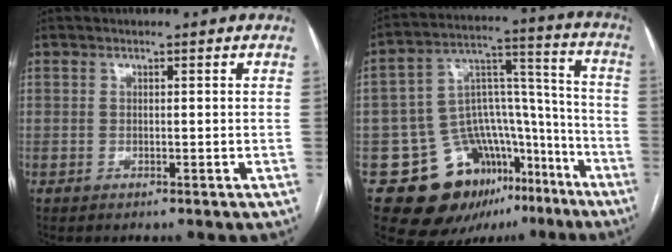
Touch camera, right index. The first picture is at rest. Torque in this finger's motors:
{"motor_torque": [0.30, 0.02, -0.19, -0.18]}